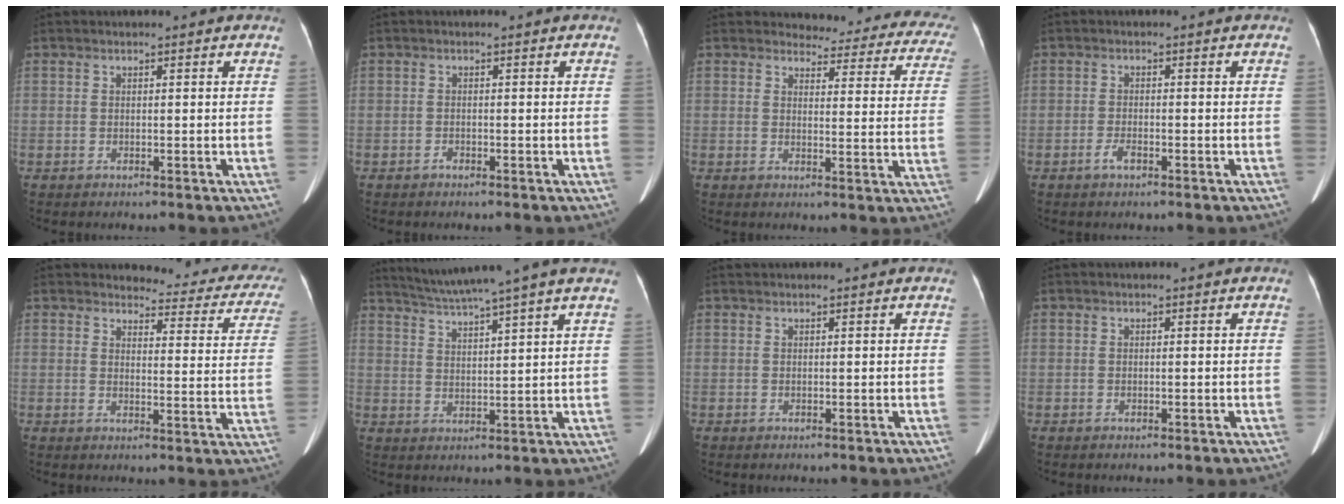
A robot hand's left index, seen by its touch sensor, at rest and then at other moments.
{"total": 0.6, "force": [-0.6, 0.1, 0.0], "torque": [-0.004, -0.008, -0.010]}
{"total": 16.3, "force": [15.2, 4.5, 3.5], "torque": [-0.005, -0.057, 0.135]}
{"total": 1.7, "force": [-1.3, 0.4, 1.1], "torque": [-0.026, -0.008, -0.022]}
{"total": 14.8, "force": [14.0, 3.5, 3.2], "torque": [-0.003, -0.067, 0.123]}
{"total": 10.5, "force": [9.0, -2.2, 4.9], "torque": [-0.089, 0.009, 0.134]}
{"total": 0.7, "force": [0.6, 0.1, 0.2], "torque": [-0.004, 0.019, 0.014]}
{"total": 0.0}